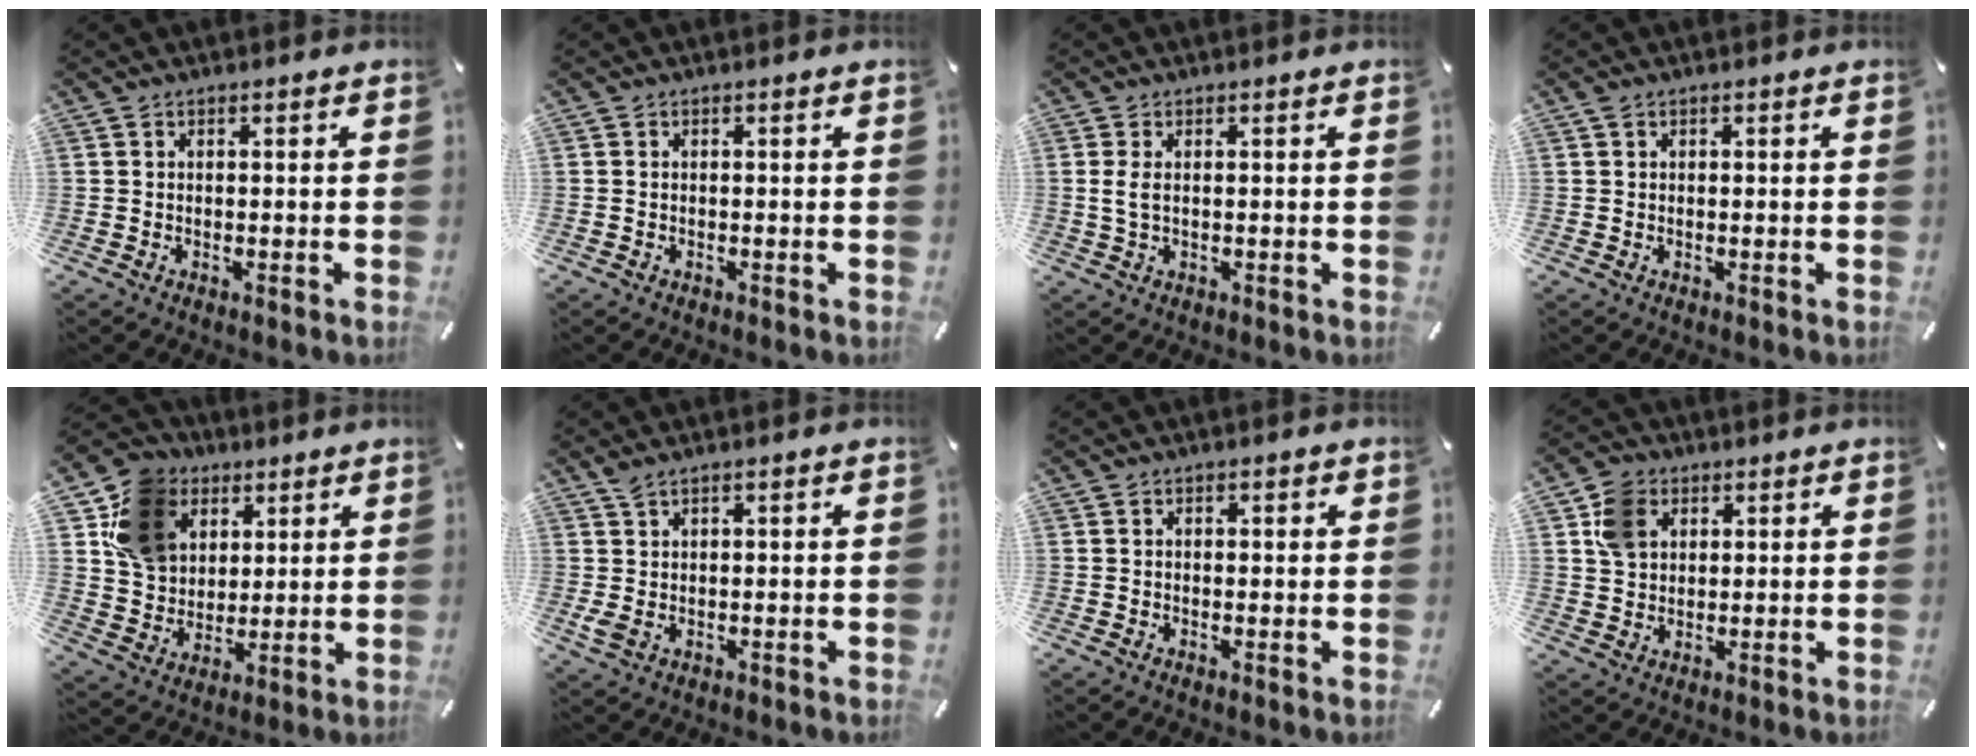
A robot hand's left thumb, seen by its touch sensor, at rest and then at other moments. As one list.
[{"total": 0.0}, {"total": 2.9, "force": [0.5, 1.2, 2.6], "torque": [-0.054, 0.003, 0.009]}, {"total": 0.8, "force": [0.3, 0.6, 0.5], "torque": [-0.010, 0.004, 0.005]}, {"total": 13.3, "force": [5.6, 11.0, 5.0], "torque": [-0.114, -0.012, 0.112]}, {"total": 3.1, "force": [1.3, 1.7, 2.3], "torque": [-0.045, 0.002, 0.026]}, {"total": 0.7, "force": [0.3, 0.5, 0.4], "torque": [-0.008, 0.004, 0.004]}, {"total": 7.5, "force": [2.9, 6.1, 3.3], "torque": [-0.070, 0.014, 0.059]}]